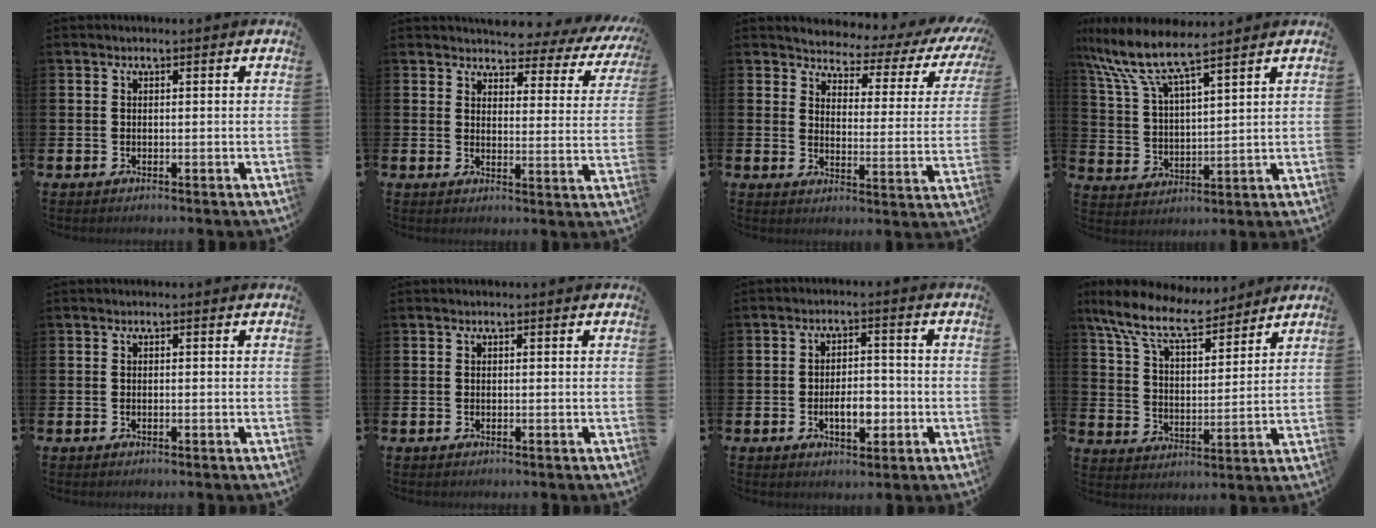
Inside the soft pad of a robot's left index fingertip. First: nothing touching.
{"total": 3.8, "force": [3.5, 1.3, 0.7], "torque": [-0.019, -0.035, 0.053]}
{"total": 2.8, "force": [2.5, 1.3, 0.6], "torque": [-0.025, -0.036, 0.029]}
{"total": 8.4, "force": [7.6, 1.1, 3.6], "torque": [-0.105, -0.036, 0.132]}
{"total": 0.0}
{"total": 0.0}
{"total": 4.7, "force": [-1.3, 2.4, 3.8], "torque": [-0.055, 0.002, -0.026]}
{"total": 10.1, "force": [8.8, 2.8, 4.1], "torque": [-0.119, -0.041, 0.158]}